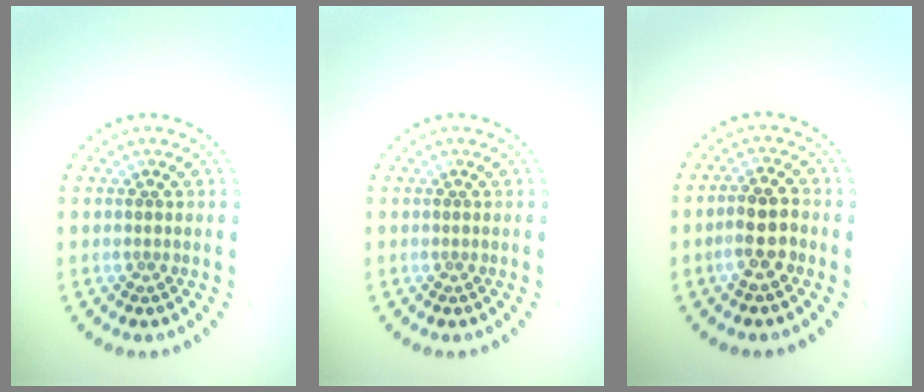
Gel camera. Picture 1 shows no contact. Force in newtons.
{"total": 0.0}
{"total": 3.1, "press": 2.9, "slide": 1.1}